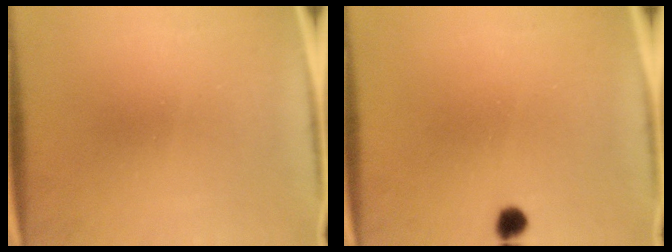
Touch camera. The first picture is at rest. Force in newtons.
{"total": 2.0}